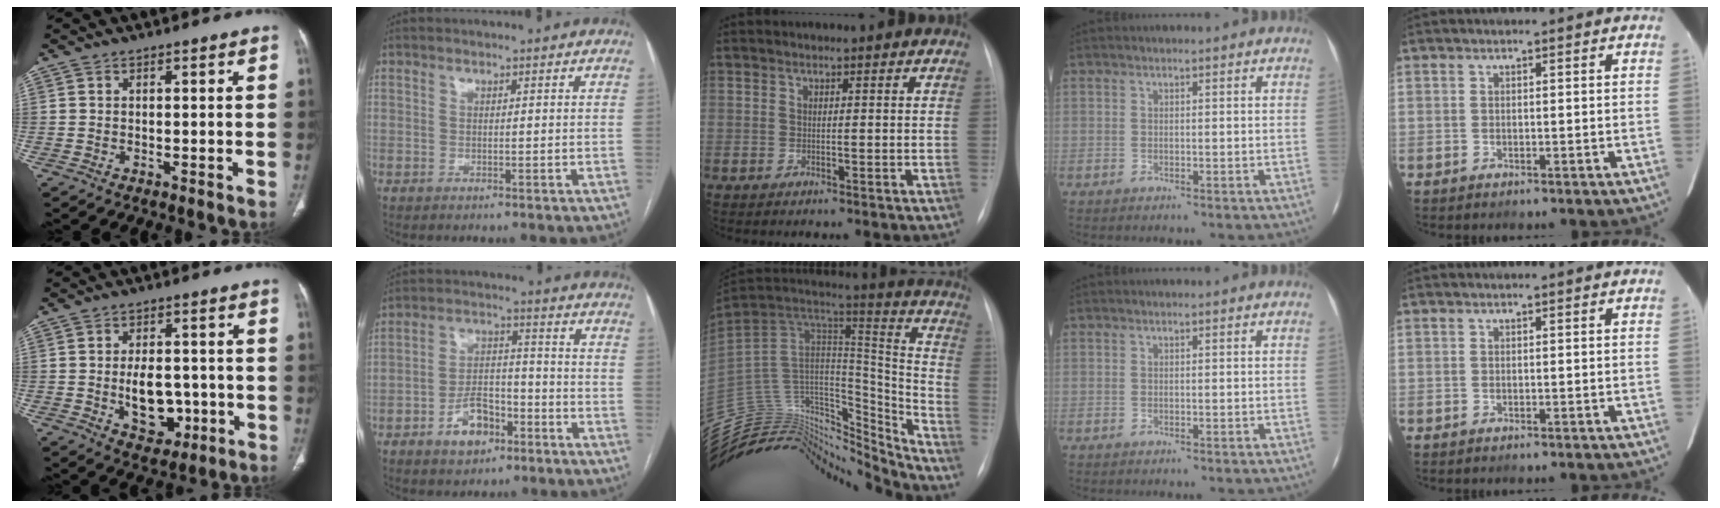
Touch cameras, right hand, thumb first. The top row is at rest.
{"thumb": {"total": 9.2, "force": [-1.8, 6.1, 6.7], "torque": [-0.075, 0.009, -0.014]}, "index": {"total": 7.8, "force": [-4.2, 4.2, 5.0], "torque": [-0.096, 0.017, -0.068]}, "middle": {"total": 31.1, "force": [-28.9, 7.6, 8.6], "torque": [-0.177, 0.039, -0.450]}}